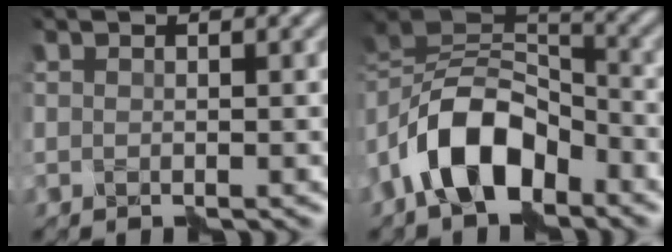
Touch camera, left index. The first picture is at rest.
{"total": 9.3, "force": [-5.5, 4.8, 5.7], "torque": [-0.104, 0.016, -0.119]}